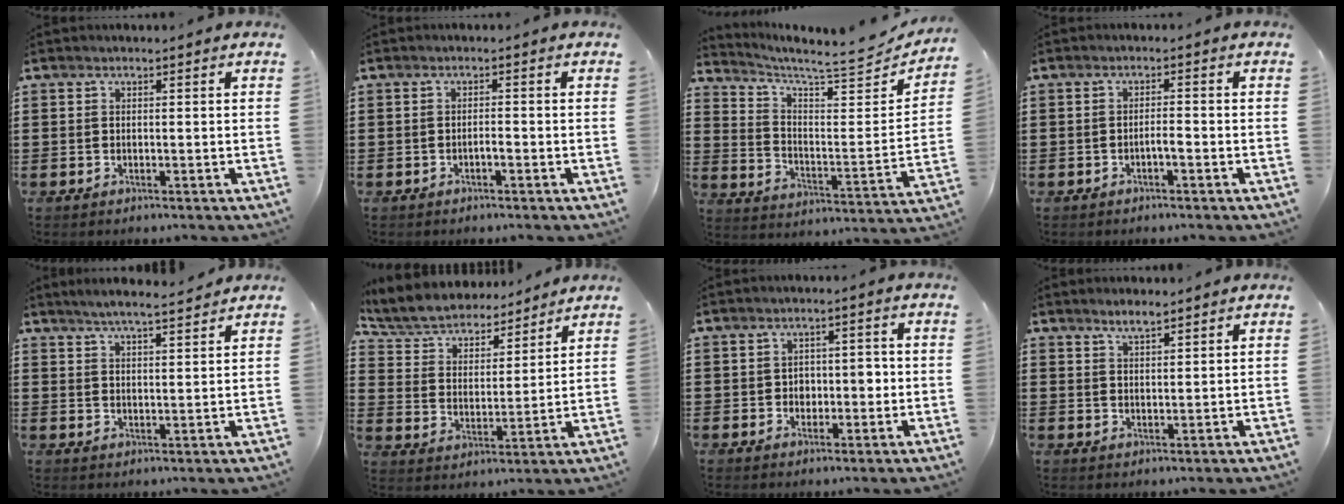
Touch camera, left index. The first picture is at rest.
{"total": 1.0, "force": [-0.5, 0.2, 0.8], "torque": [-0.018, -0.002, -0.008]}
{"total": 6.0, "force": [5.3, 0.3, 2.7], "torque": [-0.071, -0.047, 0.082]}
{"total": 1.5, "force": [-0.8, 0.2, 1.3], "torque": [-0.026, 0.000, -0.014]}
{"total": 4.2, "force": [3.8, 0.0, 1.7], "torque": [-0.044, -0.009, 0.068]}
{"total": 6.1, "force": [5.8, 1.4, 1.1], "torque": [-0.053, -0.034, 0.098]}
{"total": 3.1, "force": [-0.2, 2.3, 2.1], "torque": [-0.030, 0.000, -0.012]}
{"total": 2.6, "force": [2.3, 0.5, 1.2], "torque": [-0.028, 0.004, 0.042]}